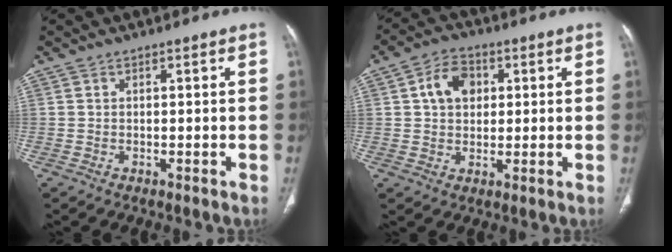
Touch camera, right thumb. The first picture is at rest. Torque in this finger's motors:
{"motor_torque": [-0.74, 0.78, -0.04, 0.18, 0.23]}